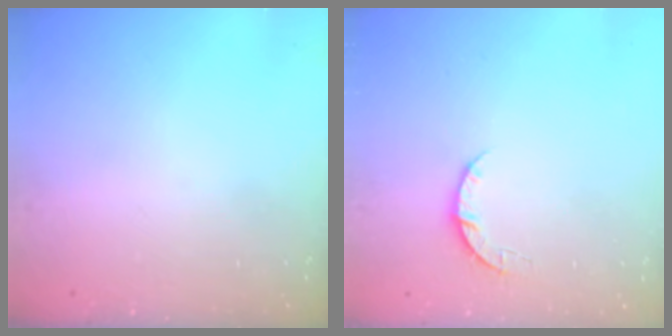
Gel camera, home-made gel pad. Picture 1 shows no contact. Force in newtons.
{"total": 3.5, "press": 3.5, "slide": 0.5}